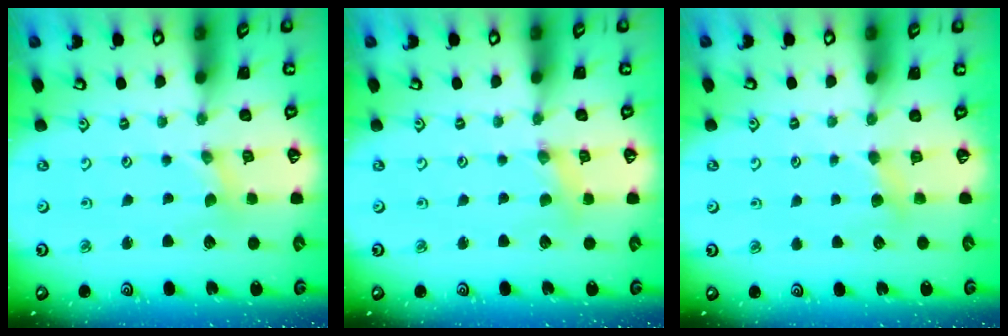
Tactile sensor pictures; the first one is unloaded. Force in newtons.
{"total": 1.6, "press": 1.6, "slide": 0.2}
{"total": 3.5, "press": 3.5, "slide": 0.5}